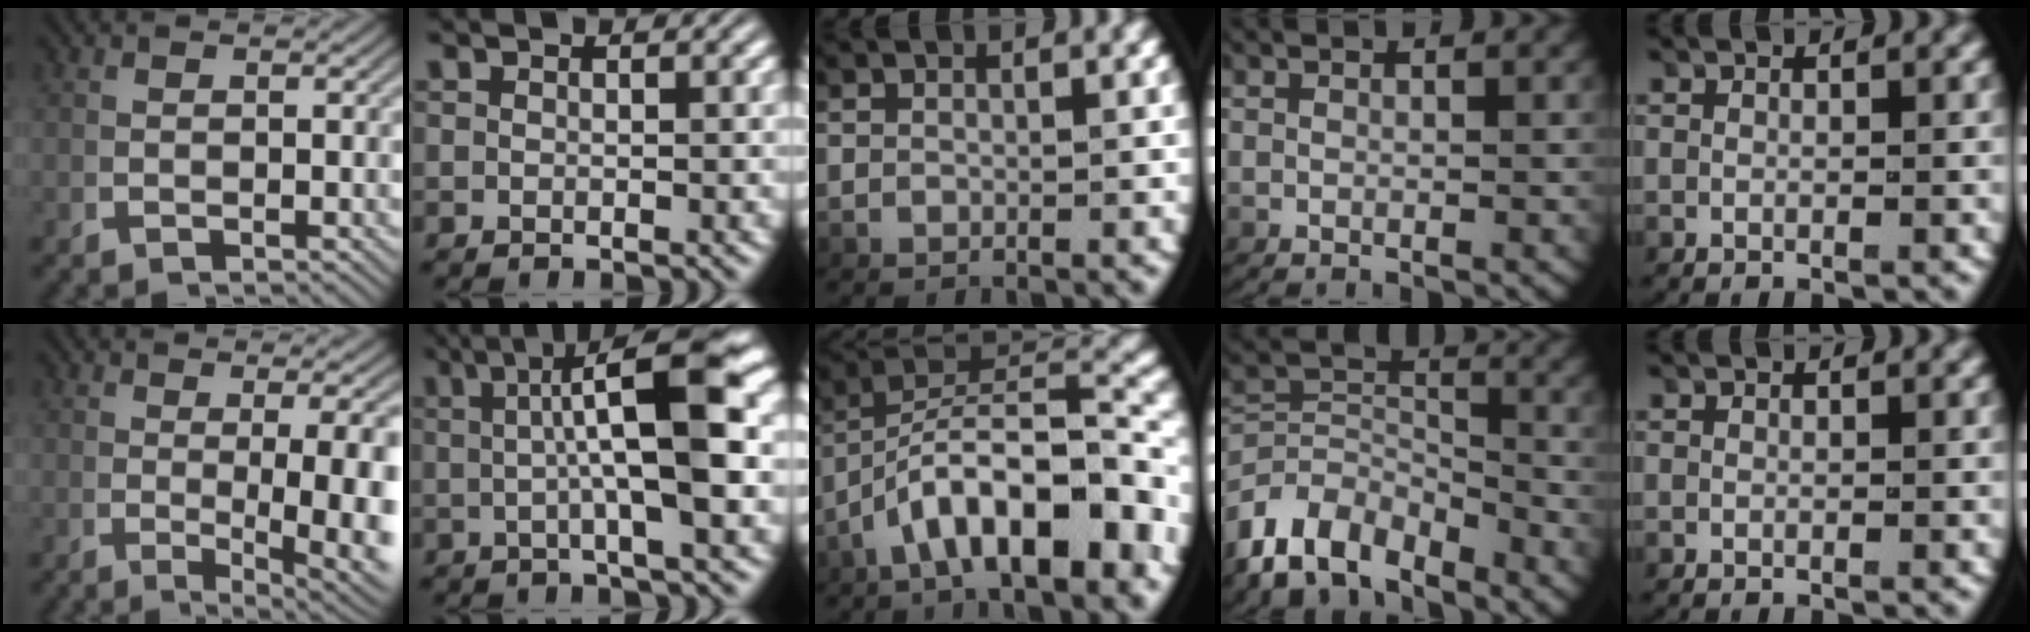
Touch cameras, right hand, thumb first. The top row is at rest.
{"thumb": {"total": 6.9, "force": [-0.6, 2.6, 6.4], "torque": [-0.092, -0.019, 0.003]}, "index": {"total": 9.9, "force": [2.2, 1.2, 9.5], "torque": [-0.117, 0.027, 0.025]}, "middle": {"total": 7.1, "force": [-1.7, 3.3, 6.1], "torque": [-0.106, -0.004, -0.020]}, "ring": {"total": 9.8, "force": [-5.3, 7.2, 4.1], "torque": [-0.085, -0.045, -0.083]}}